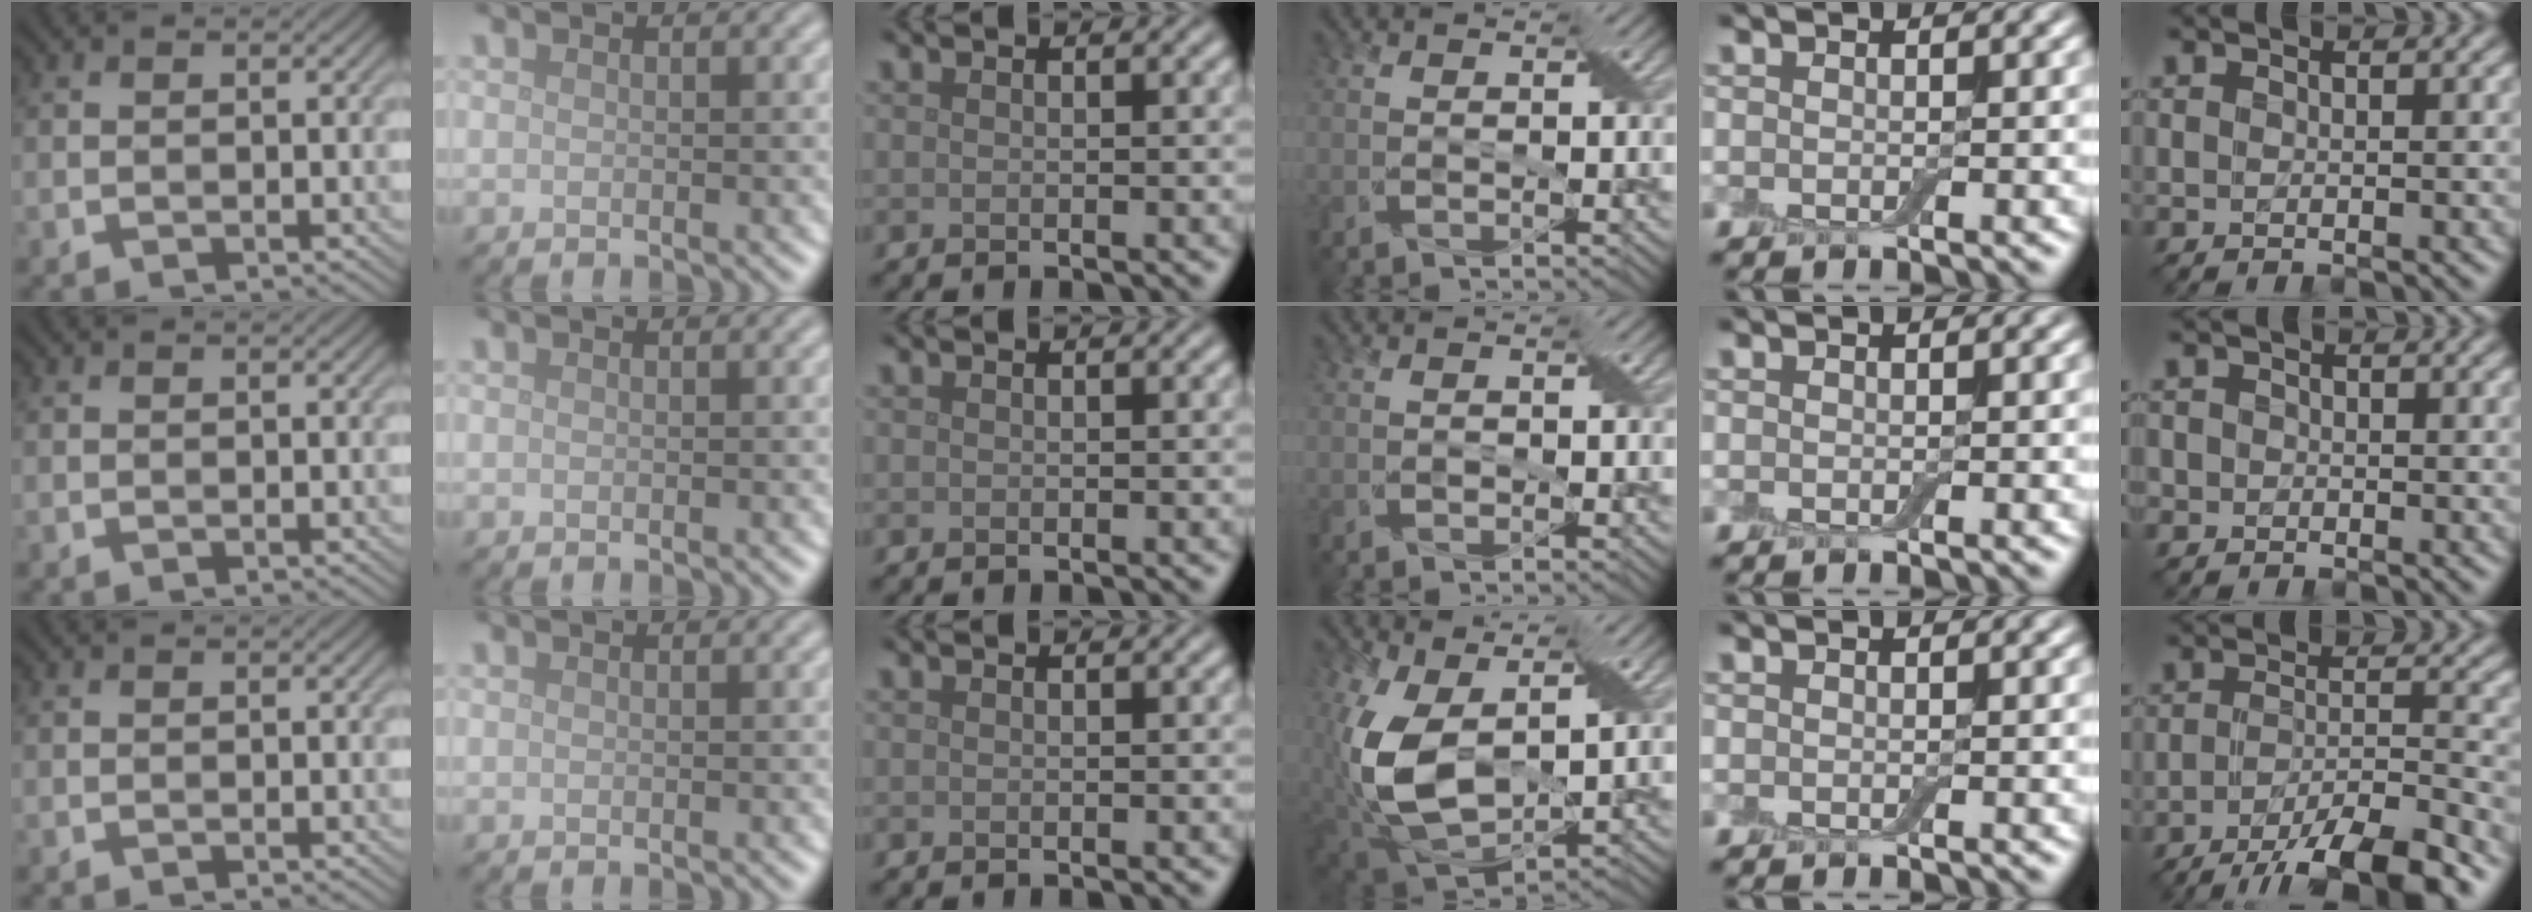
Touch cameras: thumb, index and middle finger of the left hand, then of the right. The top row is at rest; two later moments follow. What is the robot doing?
{"motion": "open", "object": "airpods case & airpods"}